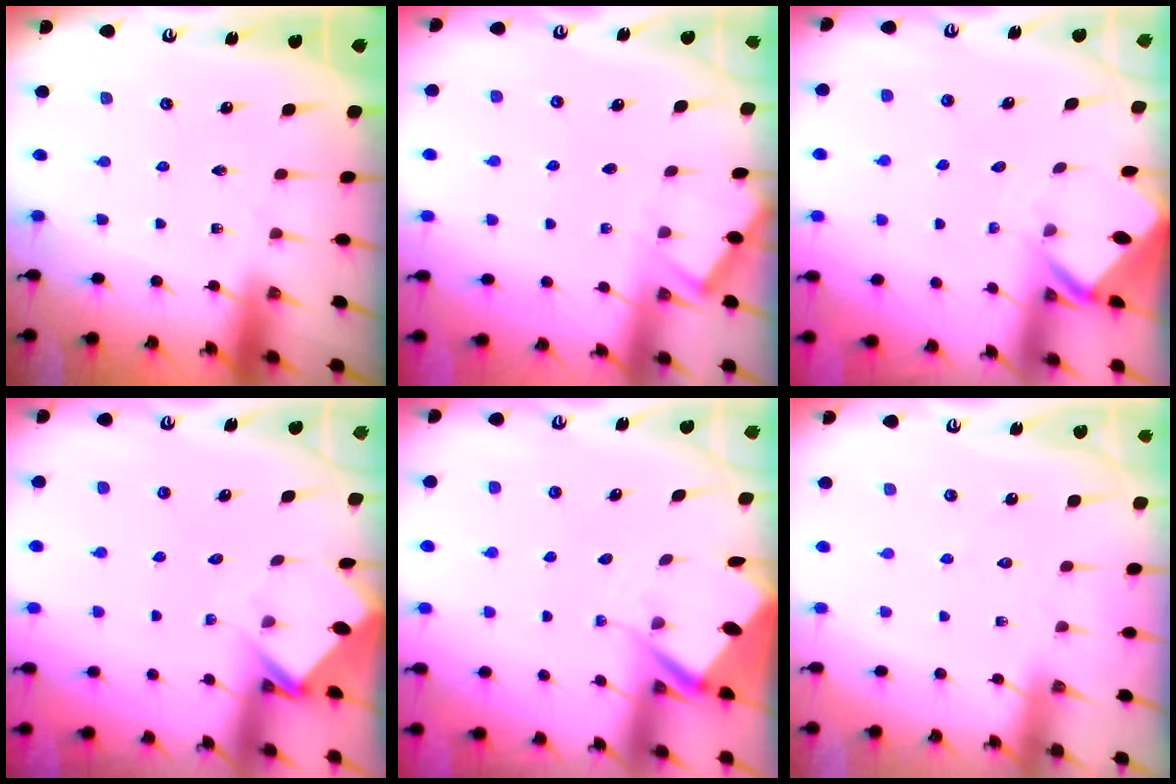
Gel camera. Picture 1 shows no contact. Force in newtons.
{"total": 2.7, "press": 2.7, "slide": 0.2}
{"total": 2.9, "press": 2.9, "slide": 0.2}
{"total": 3.8, "press": 3.8, "slide": 0.2}
{"total": 5.5, "press": 5.5, "slide": 0.4}
{"total": 2.8, "press": 2.8, "slide": 0.3}